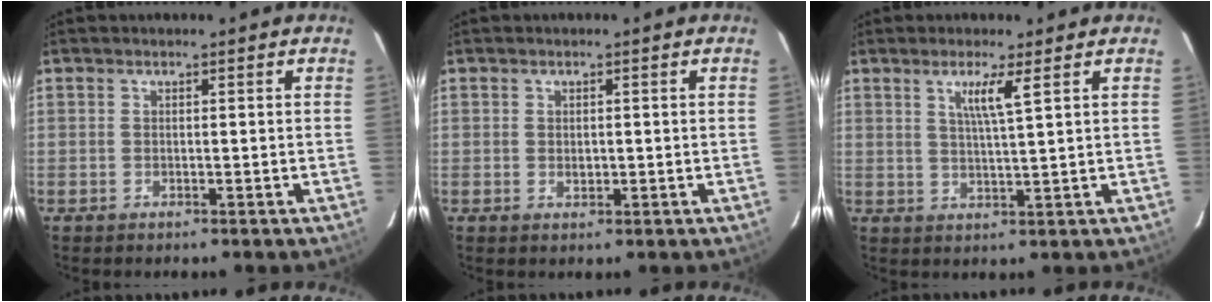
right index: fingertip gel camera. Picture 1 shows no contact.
{"total": 1.4, "force": [0.0, 1.1, 0.8], "torque": [-0.011, -0.001, 0.002]}
{"total": 4.3, "force": [2.1, -0.5, 3.7], "torque": [-0.069, -0.005, 0.038]}